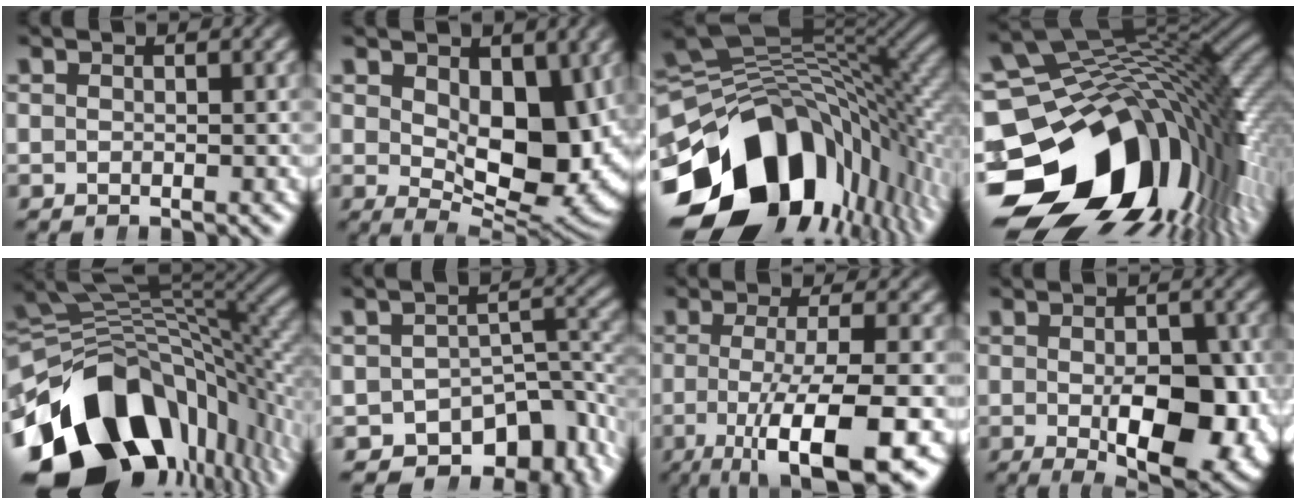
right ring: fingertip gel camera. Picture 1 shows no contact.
{"total": 9.2, "force": [1.2, 4.4, 8.0], "torque": [-0.112, -0.034, 0.041]}
{"total": 24.6, "force": [-6.0, 15.4, 18.2], "torque": [-0.271, -0.041, -0.071]}
{"total": 28.2, "force": [-5.8, 16.6, 22.0], "torque": [-0.333, -0.043, -0.071]}
{"total": 23.0, "force": [-7.2, 14.0, 16.8], "torque": [-0.257, -0.042, -0.090]}
{"total": 13.0, "force": [-6.8, 8.6, 6.9], "torque": [-0.091, -0.033, -0.098]}
{"total": 9.6, "force": [-3.5, 2.6, 8.6], "torque": [-0.152, -0.023, -0.035]}
{"total": 10.8, "force": [-2.5, 4.8, 9.3], "torque": [-0.141, -0.033, -0.018]}